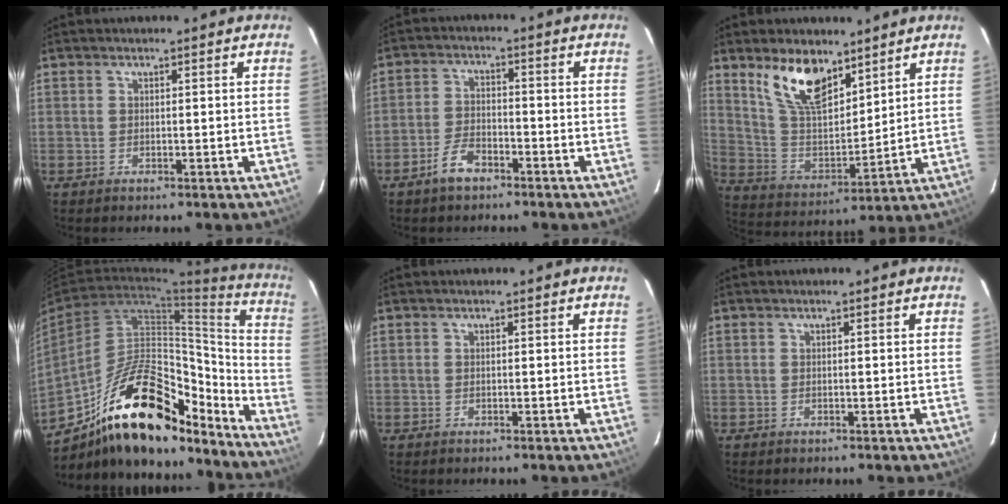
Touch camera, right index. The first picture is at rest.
{"total": 5.5, "force": [-3.9, 2.5, 3.0], "torque": [-0.074, 0.006, -0.072]}
{"total": 13.8, "force": [9.1, 6.2, 8.3], "torque": [-0.160, 0.000, 0.183]}
{"total": 25.6, "force": [-18.0, 10.4, 14.9], "torque": [-0.235, 0.038, -0.261]}
{"total": 0.0}
{"total": 0.0}